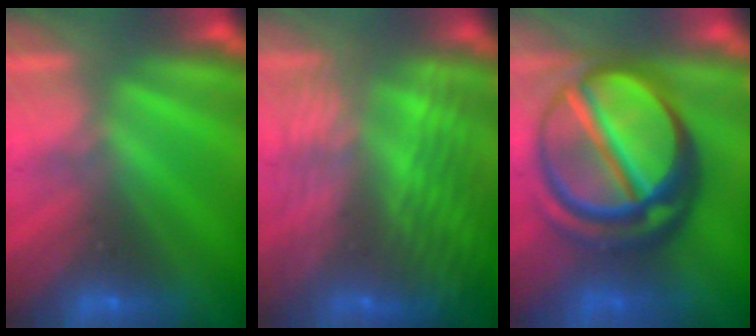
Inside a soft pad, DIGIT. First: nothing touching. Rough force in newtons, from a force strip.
{"total": 7.2}
{"total": 7.2}